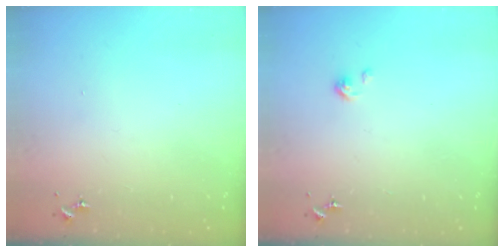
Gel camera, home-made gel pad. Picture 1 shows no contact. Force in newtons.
{"total": 3.0, "press": 3.0, "slide": 0.3}